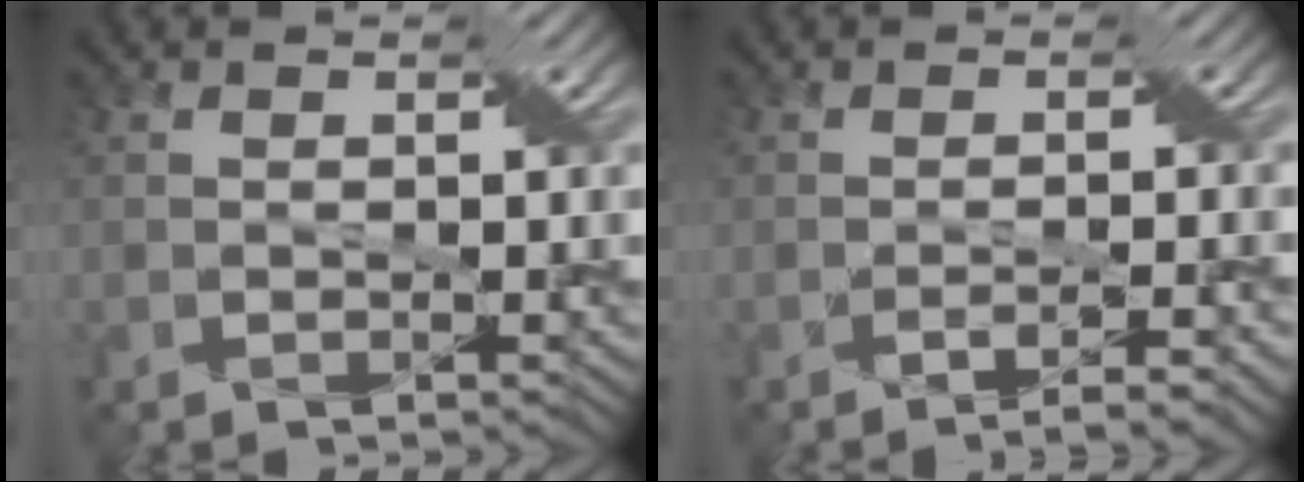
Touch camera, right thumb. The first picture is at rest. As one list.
[{"total": 2.3, "force": [-1.9, -0.4, 1.2], "torque": [-0.017, 0.004, -0.031]}]